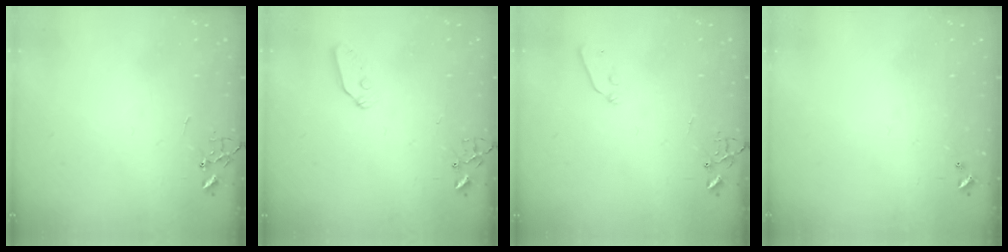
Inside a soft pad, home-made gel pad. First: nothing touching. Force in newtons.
{"total": 6.0, "press": 6.0, "slide": 0.2}
{"total": 4.0, "press": 4.0, "slide": 0.5}
{"total": 0.0}